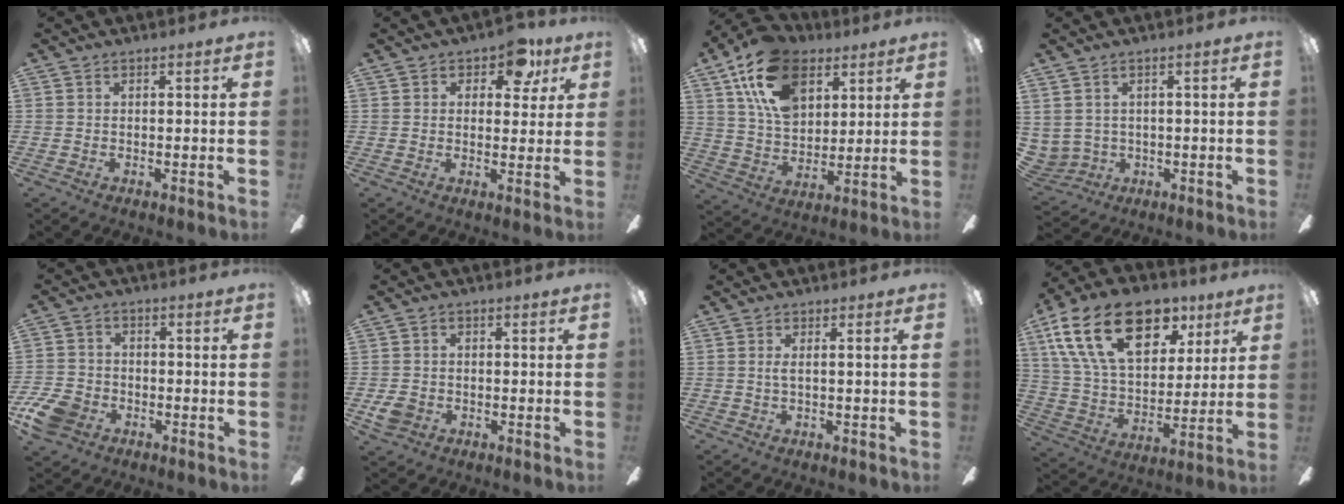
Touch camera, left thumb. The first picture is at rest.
{"total": 7.8, "force": [4.3, 4.6, 4.6], "torque": [-0.045, -0.014, 0.070]}
{"total": 18.6, "force": [9.7, 11.4, 11.1], "torque": [-0.216, -0.021, 0.178]}
{"total": 3.3, "force": [1.2, 3.0, 0.5], "torque": [-0.030, -0.007, 0.023]}
{"total": 8.7, "force": [-4.4, 6.3, 4.2], "torque": [-0.097, 0.031, -0.082]}
{"total": 4.3, "force": [-1.7, 3.4, 2.0], "torque": [-0.051, 0.007, -0.035]}
{"total": 1.8, "force": [0.2, -0.3, 1.7], "torque": [-0.036, -0.004, 0.003]}
{"total": 24.6, "force": [12.1, 14.4, 15.8], "torque": [-0.281, -0.044, 0.211]}